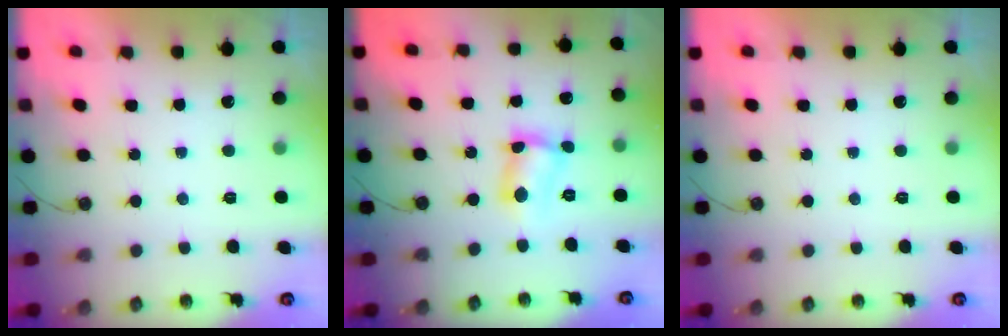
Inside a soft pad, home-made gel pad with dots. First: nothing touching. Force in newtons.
{"total": 7.1, "press": 7.0, "slide": 0.4}
{"total": 0.0}